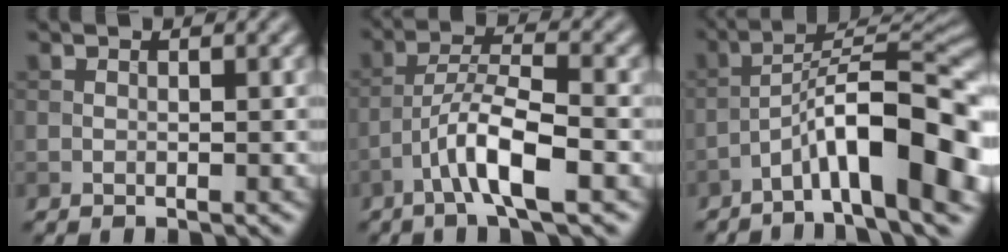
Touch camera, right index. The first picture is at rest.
{"total": 5.8, "force": [-2.8, 1.2, 4.9], "torque": [-0.090, 0.012, -0.054]}
{"total": 12.3, "force": [-5.5, 3.0, 10.6], "torque": [-0.159, 0.020, -0.086]}